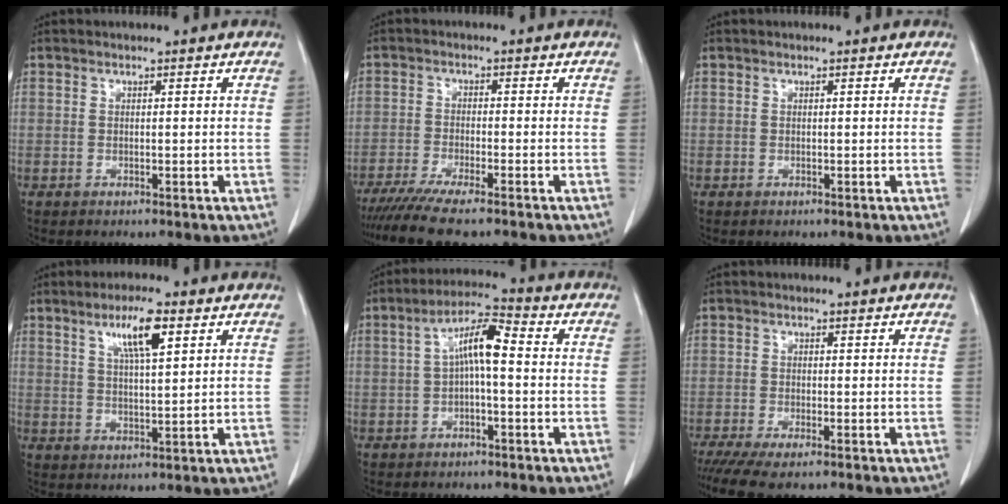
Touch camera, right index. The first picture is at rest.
{"total": 8.9, "force": [-7.4, 0.3, 5.0], "torque": [-0.074, -0.019, -0.119]}
{"total": 0.0}
{"total": 7.1, "force": [3.6, 1.0, 6.0], "torque": [-0.110, 0.004, 0.063]}
{"total": 7.0, "force": [0.3, 1.5, 6.9], "torque": [-0.129, 0.027, 0.002]}
{"total": 4.8, "force": [-3.6, 0.7, 3.1], "torque": [-0.051, -0.009, -0.061]}